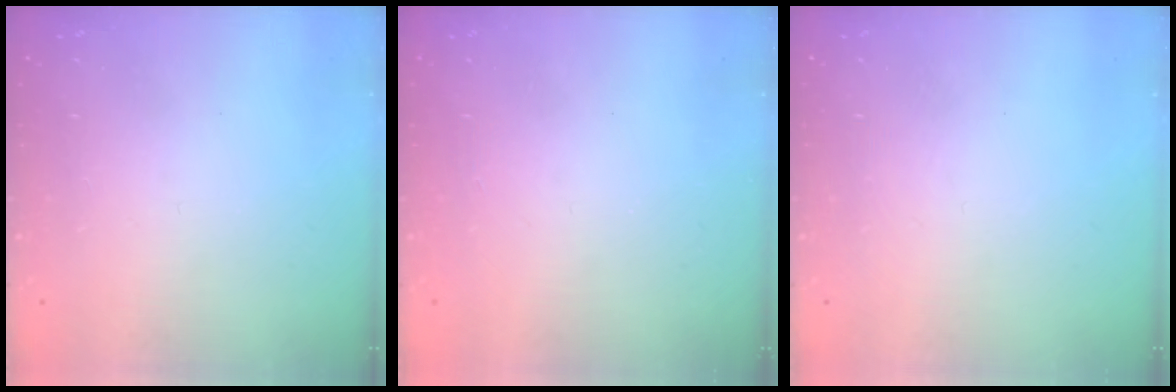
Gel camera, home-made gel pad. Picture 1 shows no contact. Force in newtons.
{"total": 0.9, "press": 0.9, "slide": 0.2}
{"total": 0.0}